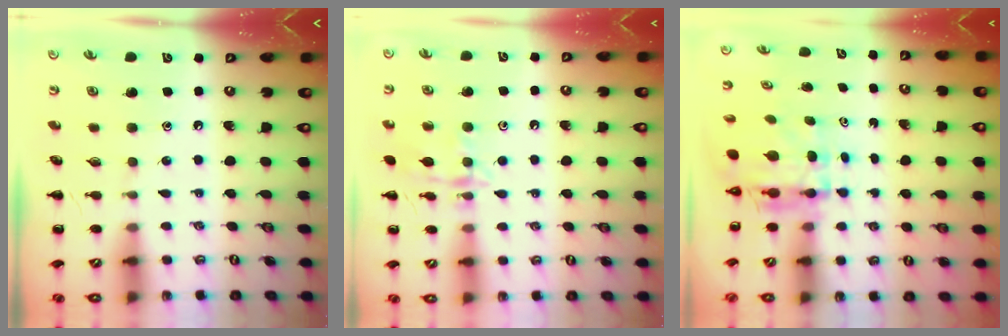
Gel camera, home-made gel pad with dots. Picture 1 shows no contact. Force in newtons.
{"total": 12.5, "press": 12.5, "slide": 1.1}
{"total": 5.2, "press": 5.1, "slide": 0.8}